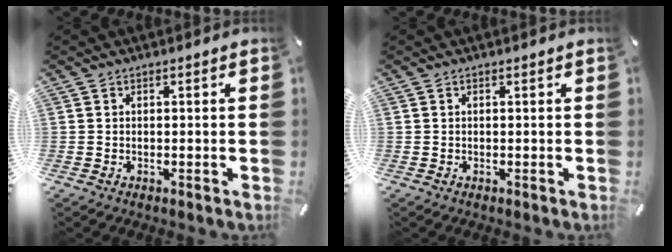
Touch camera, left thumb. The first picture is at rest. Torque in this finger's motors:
{"motor_torque": [-0.14, -0.26, -0.15, -0.20, 0.00]}